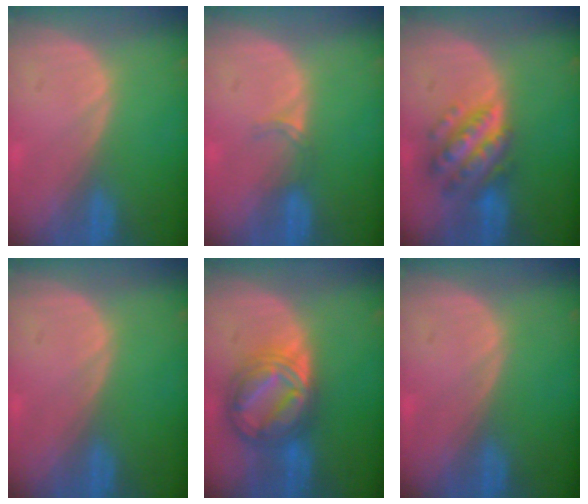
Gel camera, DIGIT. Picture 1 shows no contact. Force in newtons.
{"total": 1.9, "press": 1.5, "slide": 1.2}
{"total": 7.6, "press": 7.6, "slide": 0.6}
{"total": 0.0}
{"total": 9.0, "press": 9.0, "slide": 0.6}
{"total": 0.0}